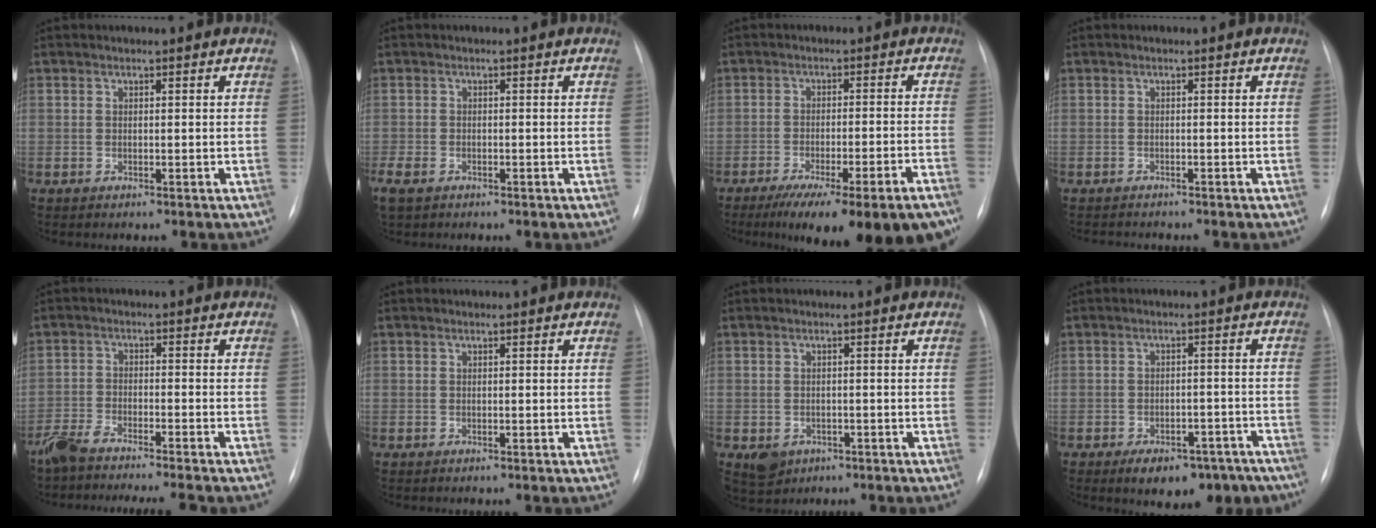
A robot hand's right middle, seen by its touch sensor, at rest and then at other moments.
{"total": 4.1, "force": [-2.7, 2.1, 2.3], "torque": [-0.050, -0.009, -0.043]}
{"total": 19.4, "force": [-14.3, 1.9, 12.9], "torque": [-0.137, -0.017, -0.200]}
{"total": 2.6, "force": [-2.5, 0.4, 0.5], "torque": [-0.003, -0.008, -0.034]}
{"total": 9.6, "force": [-8.6, 0.1, 4.3], "torque": [-0.066, -0.016, -0.141]}
{"total": 0.0}
{"total": 3.8, "force": [-1.7, 3.1, 1.4], "torque": [-0.023, 0.000, -0.015]}
{"total": 11.1, "force": [-8.0, 5.7, 5.2], "torque": [-0.048, 0.025, -0.103]}